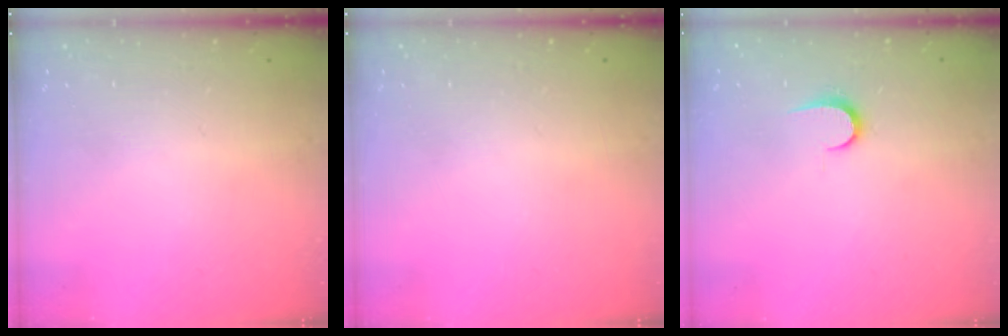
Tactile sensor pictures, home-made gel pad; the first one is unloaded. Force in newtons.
{"total": 0.0}
{"total": 6.8, "press": 6.7, "slide": 0.6}